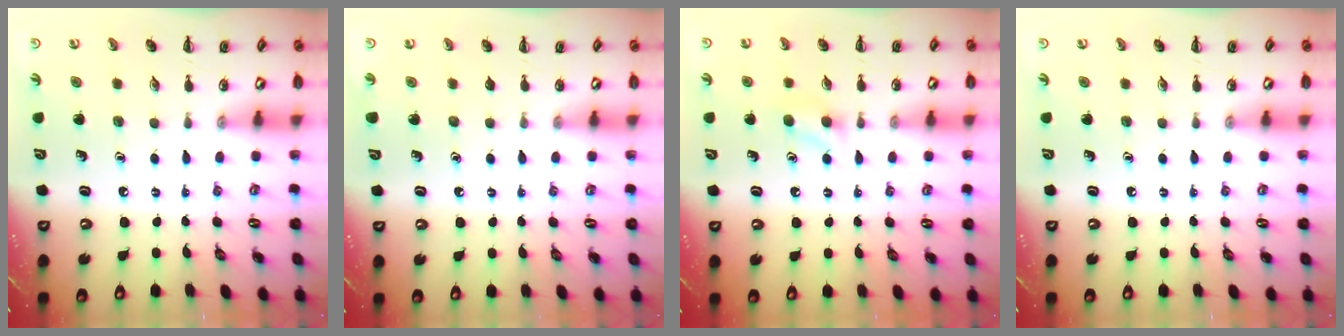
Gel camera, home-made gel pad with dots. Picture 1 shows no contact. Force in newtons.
{"total": 0.0}
{"total": 4.4, "press": 4.1, "slide": 1.6}
{"total": 0.0}